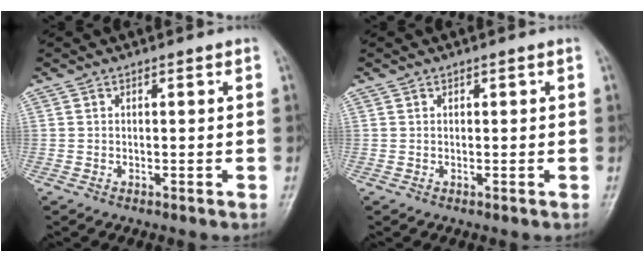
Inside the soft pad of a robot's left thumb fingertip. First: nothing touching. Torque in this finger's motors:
{"motor_torque": [0.00, 0.00, -0.04, -0.04, 0.00]}